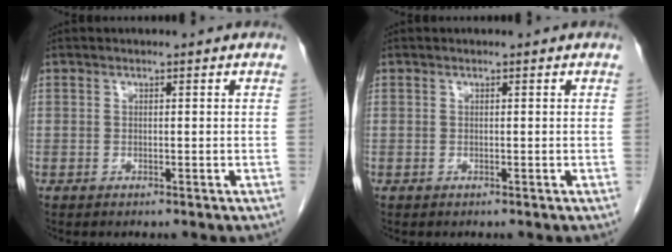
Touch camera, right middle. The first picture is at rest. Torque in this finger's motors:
{"motor_torque": [0.33, -0.01, -0.10, -0.01]}